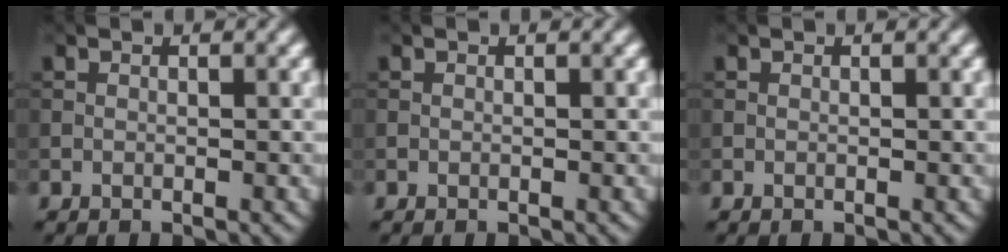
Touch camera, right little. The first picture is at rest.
{"total": 0.0}
{"total": 0.0}